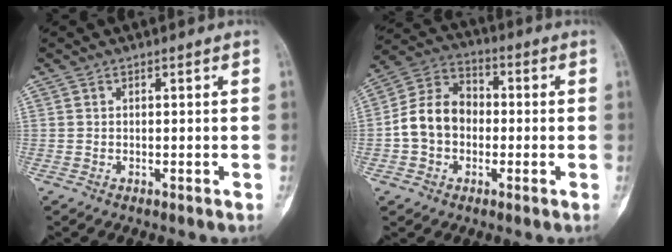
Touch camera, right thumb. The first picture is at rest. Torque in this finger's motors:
{"motor_torque": [0.00, 0.30, 0.63, -0.46, 0.08]}